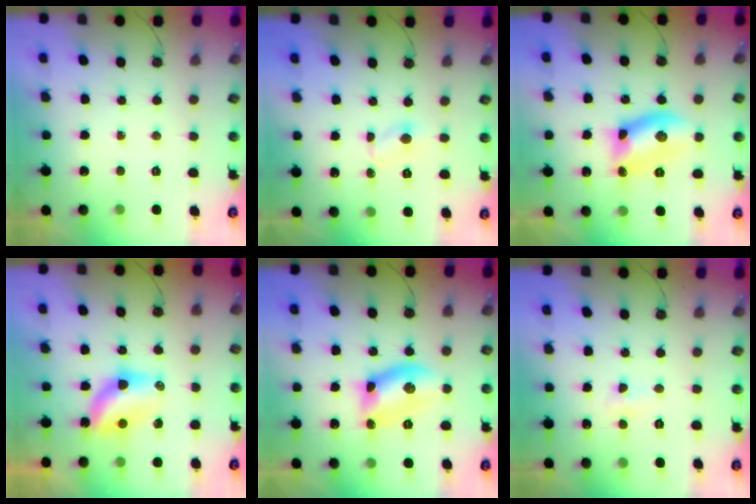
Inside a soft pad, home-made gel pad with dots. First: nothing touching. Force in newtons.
{"total": 2.4, "press": 2.4, "slide": 0.3}
{"total": 10.9, "press": 10.9, "slide": 0.3}
{"total": 6.7, "press": 6.6, "slide": 0.7}
{"total": 10.4, "press": 10.3, "slide": 0.7}
{"total": 3.4, "press": 2.9, "slide": 1.6}